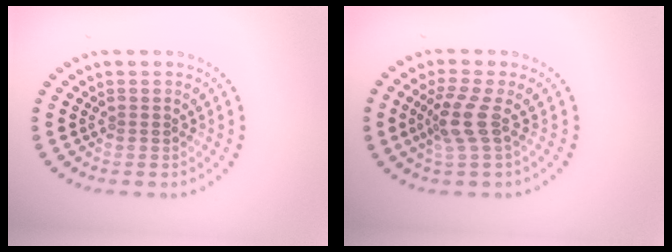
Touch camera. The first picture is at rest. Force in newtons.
{"total": 2.8, "press": 2.1, "slide": 1.8}